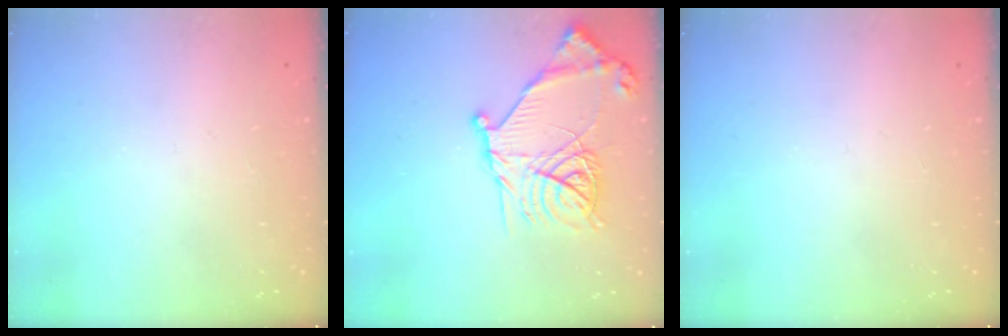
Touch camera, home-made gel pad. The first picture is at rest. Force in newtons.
{"total": 18.8, "press": 18.7, "slide": 2.0}
{"total": 0.0}